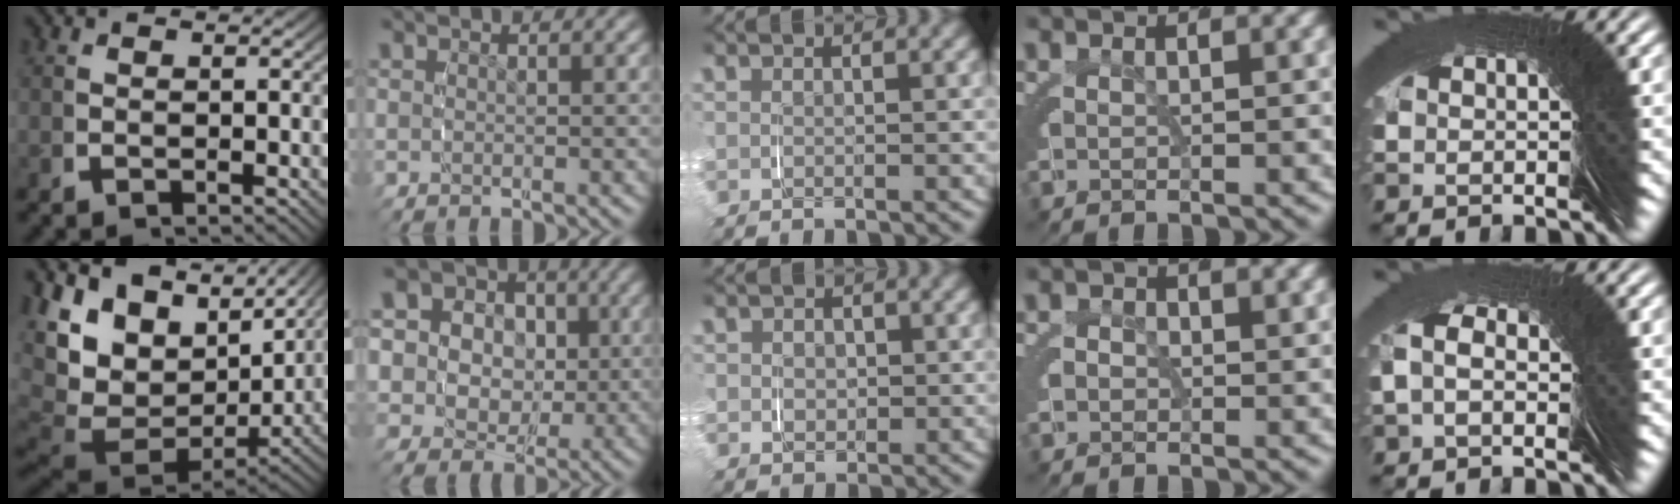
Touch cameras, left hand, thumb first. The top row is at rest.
{"thumb": {"total": 14.8, "force": [2.2, 10.4, 10.3], "torque": [-0.236, -0.039, 0.047]}, "index": {"total": 14.2, "force": [0.5, 12.6, 6.4], "torque": [-0.164, -0.042, 0.001]}, "middle": {"total": 1.2, "force": [0.2, 1.2, -0.1], "torque": [0.008, -0.007, 0.007]}, "ring": {"total": 1.8, "force": [-0.2, 1.7, 0.5], "torque": [-0.009, -0.011, 0.001]}, "little": {"total": 1.6, "force": [1.5, 0.3, 0.5], "torque": [-0.002, 0.021, 0.019]}}